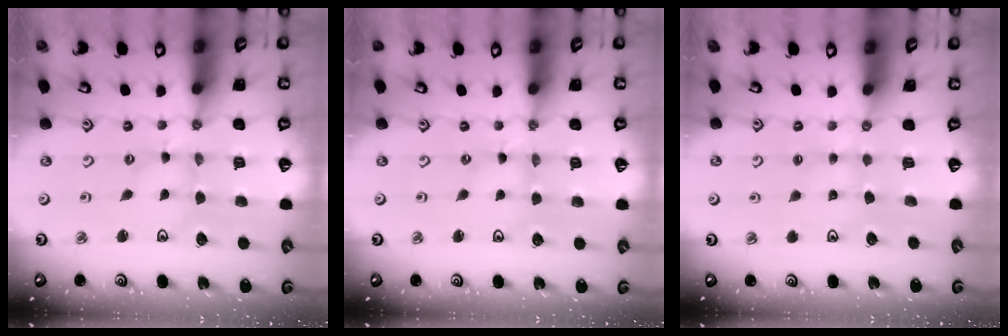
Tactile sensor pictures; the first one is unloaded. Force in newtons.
{"total": 0.0}
{"total": 2.0, "press": 2.0, "slide": 0.3}